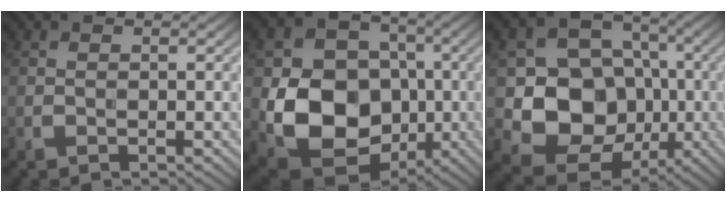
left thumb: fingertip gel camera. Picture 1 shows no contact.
{"total": 13.8, "force": [-2.4, 10.9, 8.1], "torque": [-0.167, -0.022, -0.052]}
{"total": 12.1, "force": [-1.7, 10.2, 6.3], "torque": [-0.126, -0.018, -0.045]}